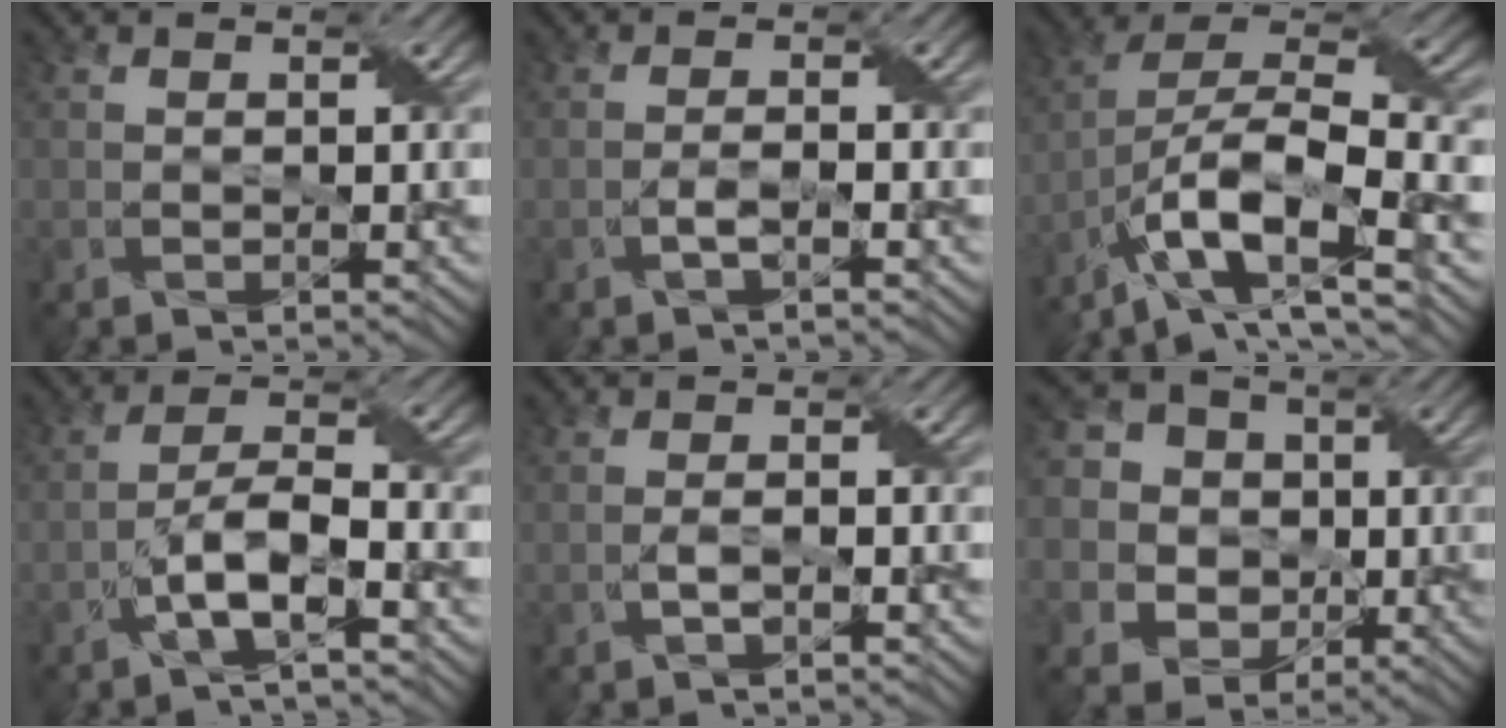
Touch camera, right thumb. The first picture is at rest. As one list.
[{"total": 1.2, "force": [-0.9, 0.0, 0.7], "torque": [-0.021, 0.002, -0.018]}, {"total": 14.0, "force": [-6.3, 5.4, 11.3], "torque": [-0.225, -0.016, -0.112]}, {"total": 5.7, "force": [-2.9, 1.3, 4.7], "torque": [-0.092, 0.007, -0.059]}, {"total": 0.7, "force": [-0.5, 0.0, 0.5], "torque": [-0.015, 0.001, -0.011]}, {"total": 7.7, "force": [-0.6, 7.3, 2.3], "torque": [-0.083, 0.001, -0.030]}]